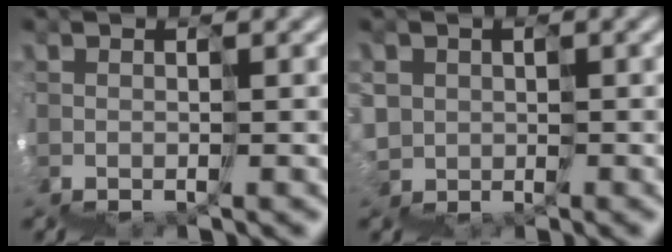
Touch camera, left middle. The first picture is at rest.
{"total": 3.0, "force": [1.4, 1.7, -2.0], "torque": [0.027, 0.021, 0.023]}